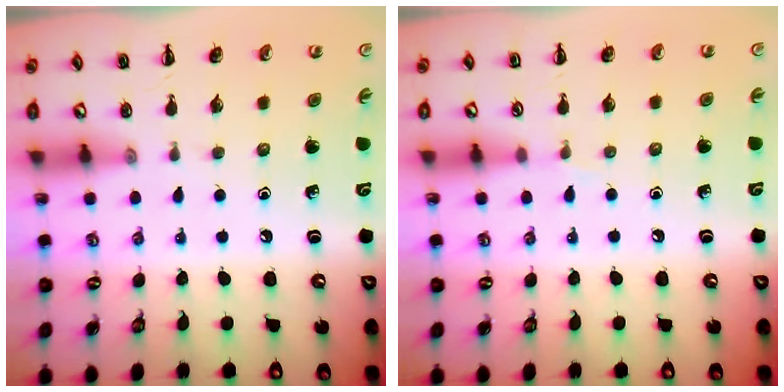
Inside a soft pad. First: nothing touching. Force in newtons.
{"total": 3.1, "press": 3.0, "slide": 1.0}